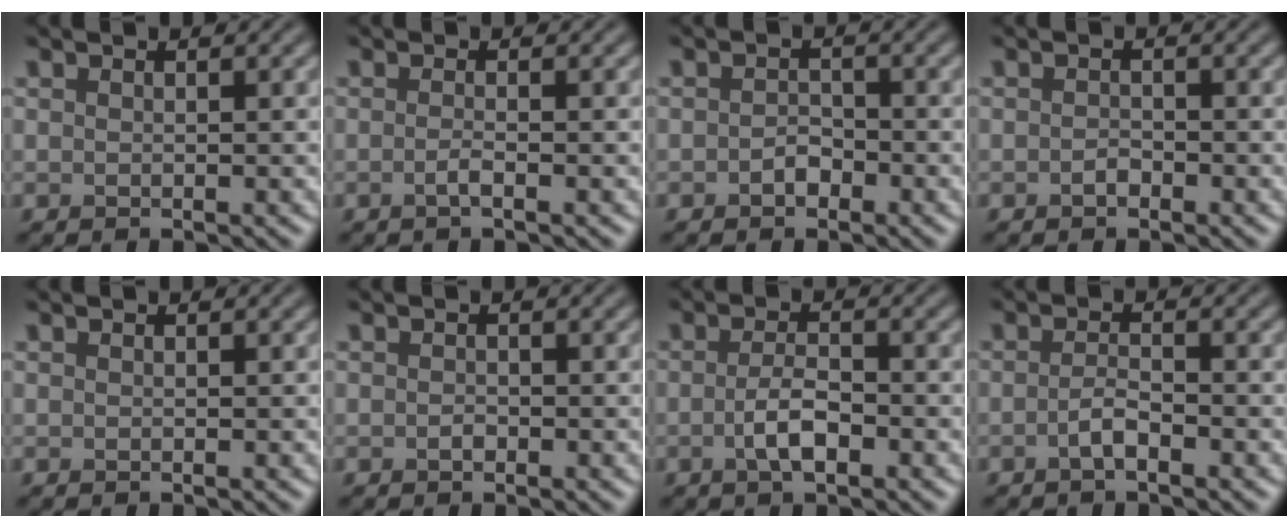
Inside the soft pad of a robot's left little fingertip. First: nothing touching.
{"total": 1.2, "force": [-0.4, 0.3, 1.0], "torque": [-0.017, 0.001, -0.012]}
{"total": 1.4, "force": [-0.6, 1.0, 0.7], "torque": [-0.013, 0.001, -0.013]}
{"total": 0.9, "force": [-0.5, 0.5, 0.5], "torque": [-0.010, -0.001, -0.010]}
{"total": 0.0}
{"total": 0.6, "force": [-0.3, 0.4, 0.4], "torque": [-0.007, 0.000, -0.005]}
{"total": 2.7, "force": [-0.9, 1.0, 2.3], "torque": [-0.048, 0.000, -0.020]}
{"total": 1.6, "force": [-0.8, 0.4, 1.4], "torque": [-0.028, 0.004, -0.019]}